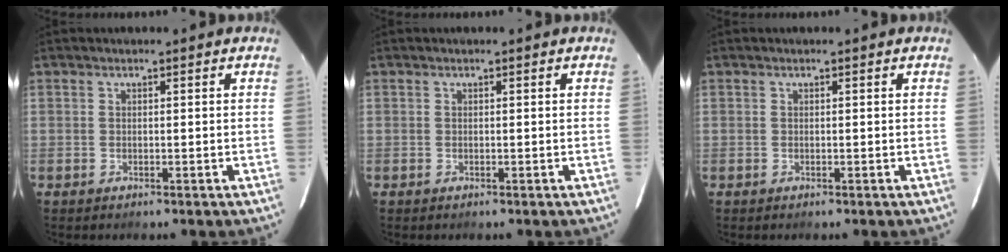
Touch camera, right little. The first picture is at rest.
{"total": 0.0}
{"total": 0.0}